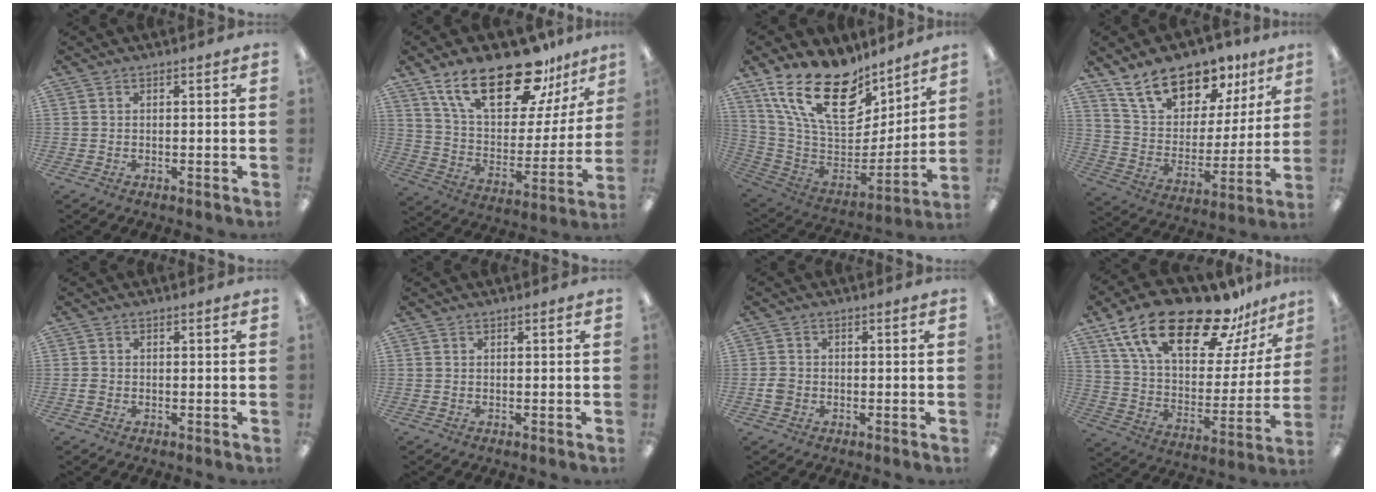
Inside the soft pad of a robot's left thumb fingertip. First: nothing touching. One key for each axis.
{"total": 24.5, "fx": 16.7, "fy": 10.0, "fz": 14.9, "tx": -0.253, "ty": -0.092, "tz": 0.291}
{"total": 23.5, "fx": 14.8, "fy": 12.2, "fz": 13.5, "tx": -0.246, "ty": -0.098, "tz": 0.270}
{"total": 17.5, "fx": 13.1, "fy": 9.1, "fz": 7.3, "tx": -0.132, "ty": -0.079, "tz": 0.237}
{"total": 1.1, "fx": -0.3, "fy": 0.9, "fz": 0.5, "tx": -0.009, "ty": 0.004, "tz": -0.007}
{"total": 0.0}
{"total": 2.5, "fx": -0.7, "fy": 2.1, "fz": 1.1, "tx": -0.018, "ty": 0.005, "tz": -0.014}
{"total": 26.0, "fx": 18.3, "fy": 10.0, "fz": 15.4, "tx": -0.266, "ty": -0.106, "tz": 0.312}